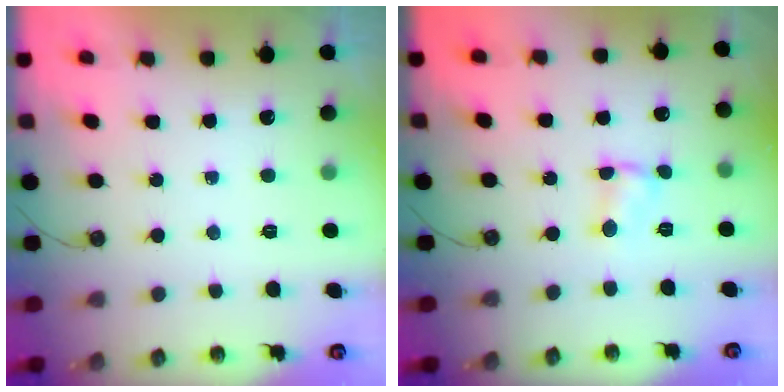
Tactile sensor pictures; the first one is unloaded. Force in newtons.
{"total": 2.2, "press": 2.1, "slide": 0.3}